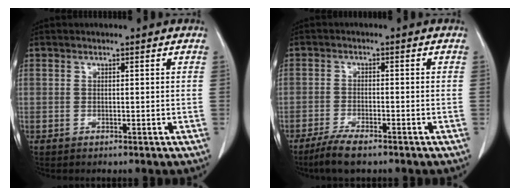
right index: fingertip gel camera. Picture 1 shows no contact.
{"total": 5.2, "force": [-4.0, 0.9, 3.3], "torque": [-0.065, -0.010, -0.069]}